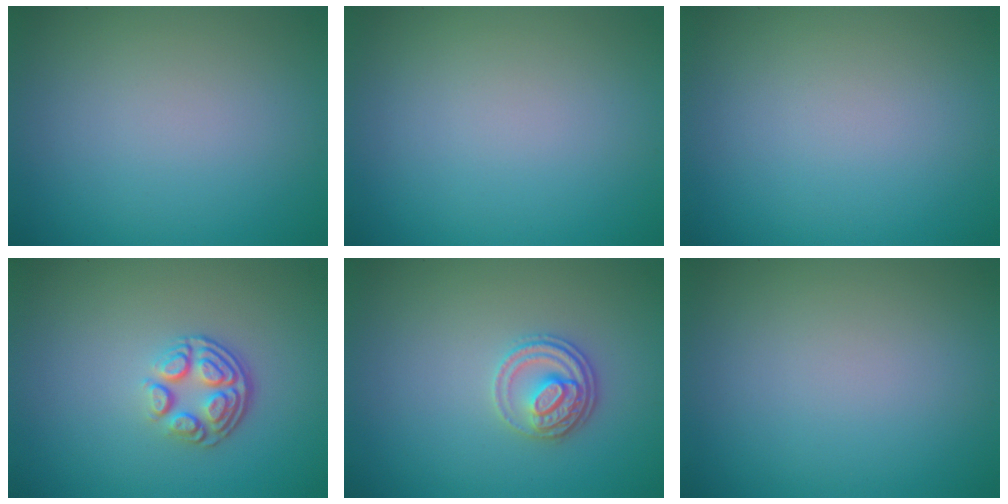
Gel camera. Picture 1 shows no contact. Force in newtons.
{"total": 0.0}
{"total": 0.0}
{"total": 3.7, "press": 2.5, "slide": 2.7}
{"total": 2.7, "press": 2.5, "slide": 1.0}
{"total": 0.0}